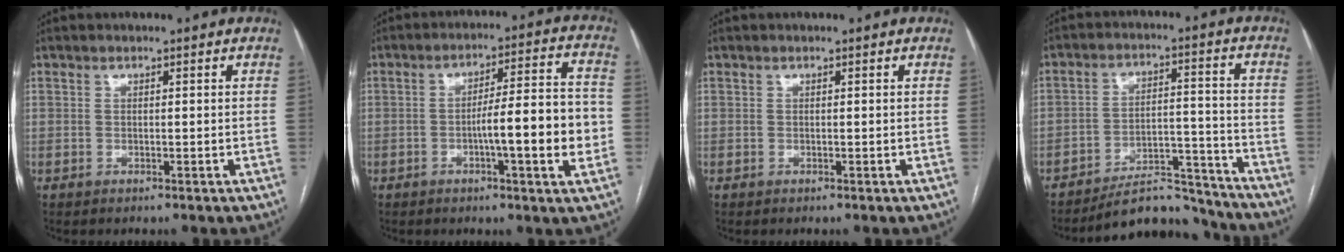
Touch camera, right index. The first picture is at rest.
{"total": 11.9, "force": [-2.6, 0.9, 11.6], "torque": [-0.171, 0.013, -0.041]}
{"total": 0.0}
{"total": 10.4, "force": [-9.9, 2.9, 1.0], "torque": [0.006, 0.051, -0.154]}